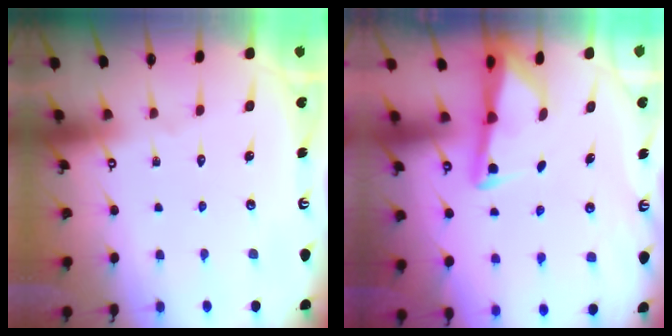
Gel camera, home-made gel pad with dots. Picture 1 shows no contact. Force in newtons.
{"total": 3.0, "press": 3.0, "slide": 0.3}